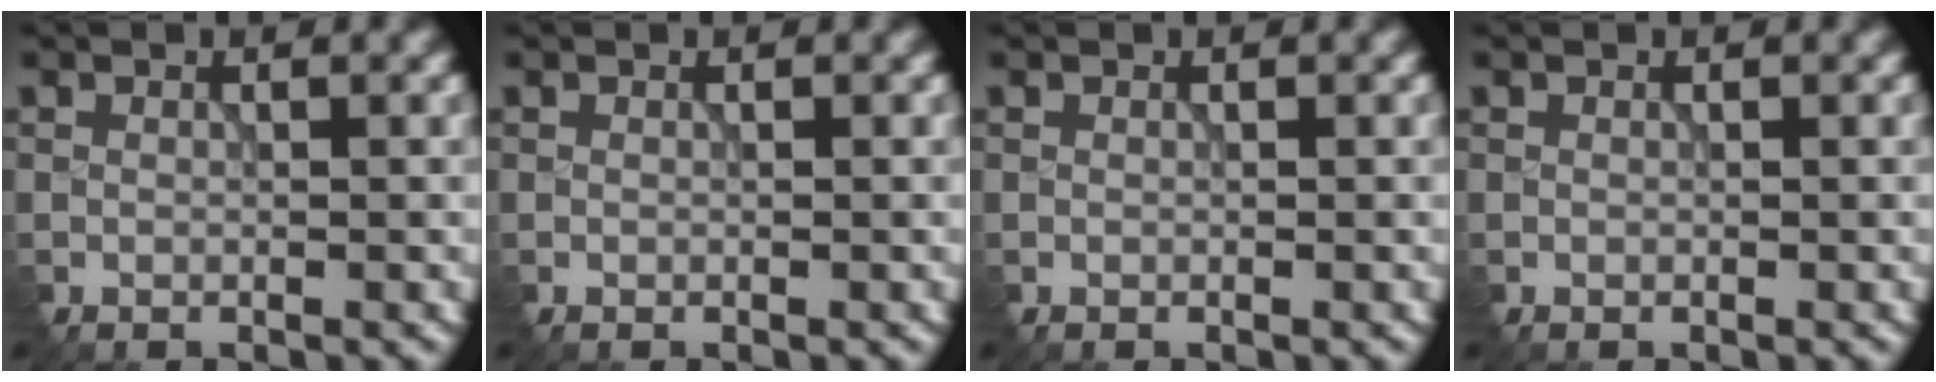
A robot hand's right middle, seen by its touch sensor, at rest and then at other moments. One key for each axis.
{"total": 0.0}
{"total": 0.0}
{"total": 0.0}